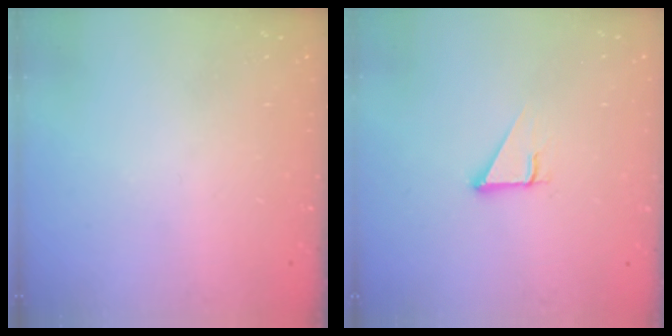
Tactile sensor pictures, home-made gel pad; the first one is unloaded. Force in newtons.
{"total": 3.0, "press": 3.0, "slide": 0.1}